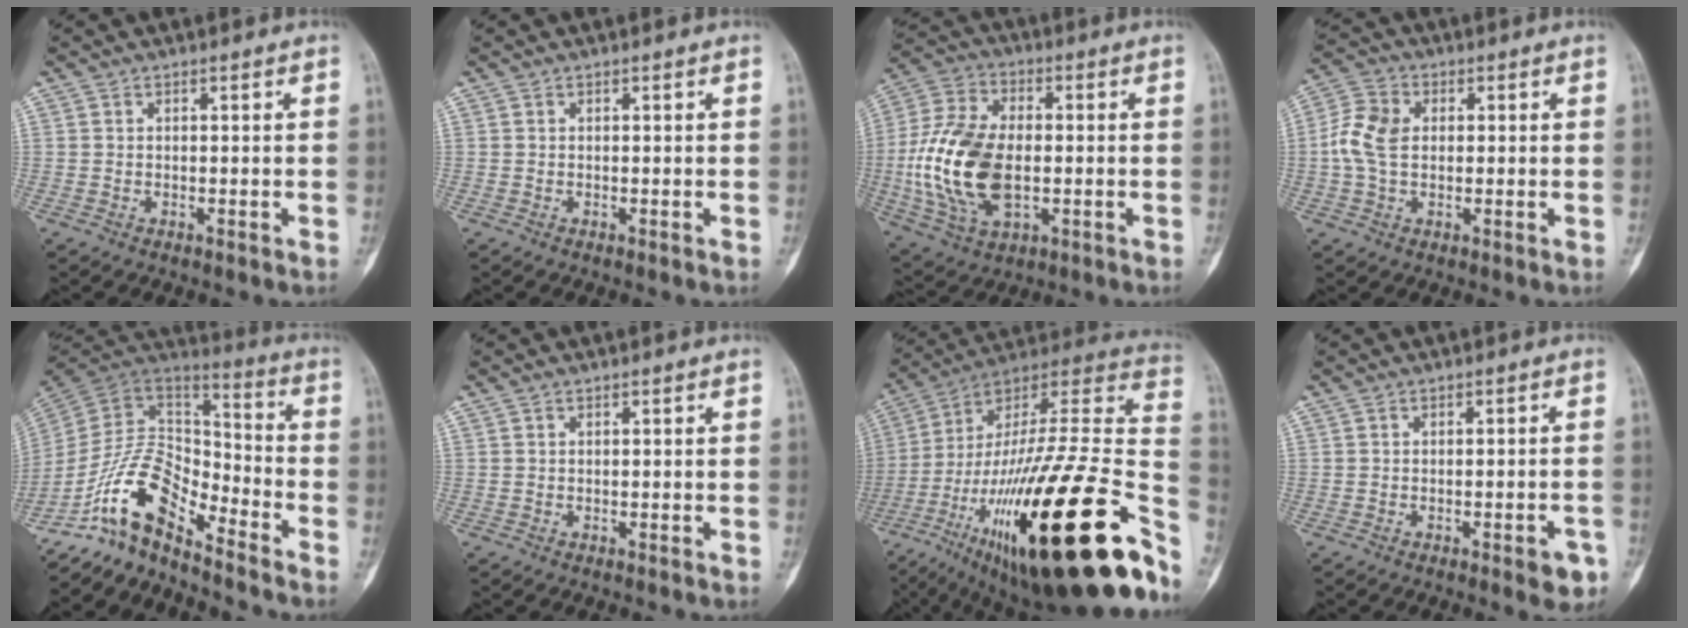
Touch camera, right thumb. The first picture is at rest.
{"total": 0.0}
{"total": 19.1, "force": [-1.8, 11.2, 15.3], "torque": [-0.313, 0.004, -0.027]}
{"total": 7.6, "force": [0.3, 5.3, 5.5], "torque": [-0.117, 0.017, 0.001]}
{"total": 14.4, "force": [-10.9, 5.4, 7.7], "torque": [-0.130, 0.101, -0.212]}
{"total": 0.0}
{"total": 44.0, "force": [-17.2, 11.1, 38.9], "torque": [-0.560, 0.047, -0.283]}
{"total": 4.2, "force": [-2.2, 1.4, 3.4], "torque": [-0.027, 0.007, -0.023]}